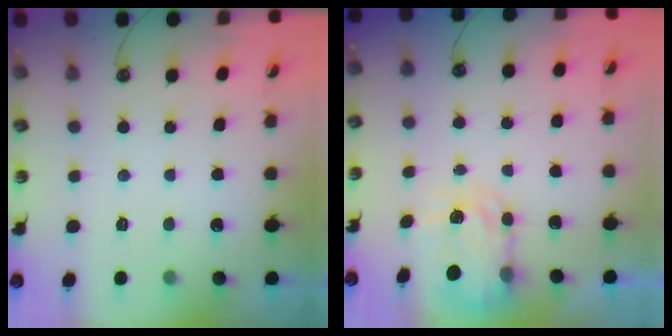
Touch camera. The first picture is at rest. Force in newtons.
{"total": 4.5, "press": 4.5, "slide": 0.3}